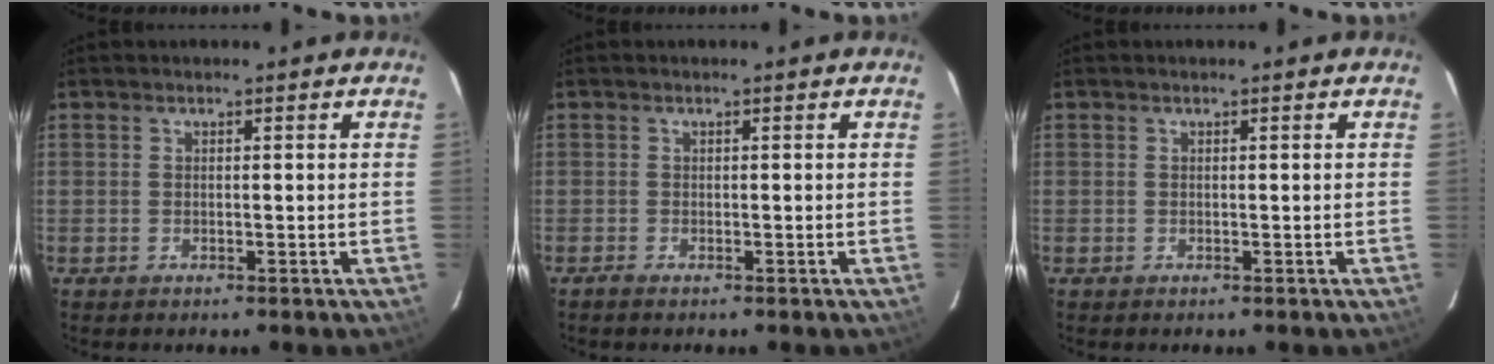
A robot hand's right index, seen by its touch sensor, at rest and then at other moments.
{"total": 0.7, "force": [-0.6, 0.1, 0.3], "torque": [-0.009, -0.003, -0.014]}
{"total": 0.0}